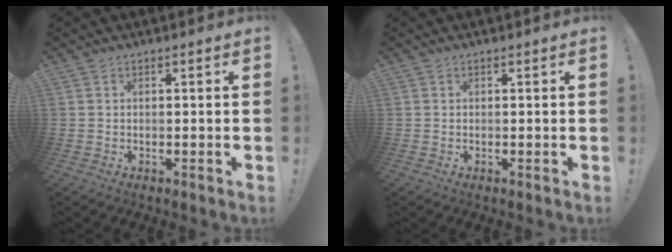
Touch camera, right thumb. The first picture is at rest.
{"total": 0.0}